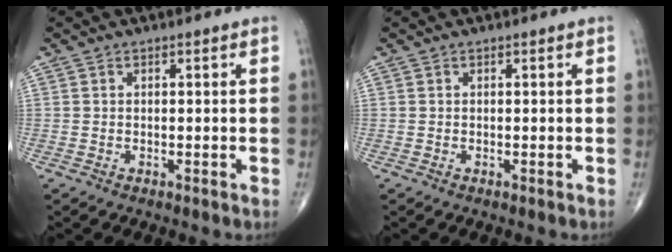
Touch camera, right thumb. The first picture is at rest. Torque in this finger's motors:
{"motor_torque": [0.00, 0.00, 0.00, 0.00, 0.00]}